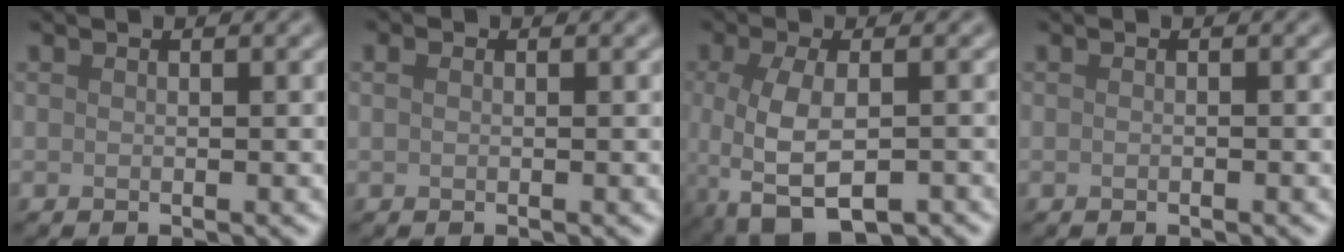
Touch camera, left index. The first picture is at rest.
{"total": 0.8, "force": [0.2, 0.5, 0.6], "torque": [-0.014, 0.000, 0.001]}
{"total": 6.7, "force": [-2.1, 3.3, 5.3], "torque": [-0.118, -0.023, -0.031]}
{"total": 0.5, "force": [-0.2, 0.2, 0.4], "torque": [-0.009, -0.002, -0.005]}